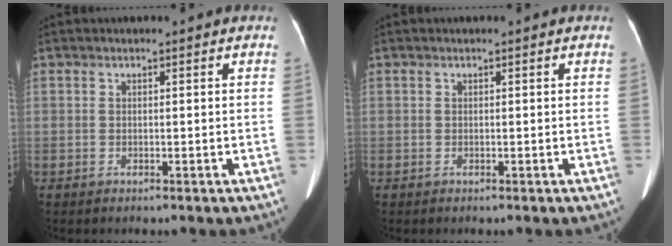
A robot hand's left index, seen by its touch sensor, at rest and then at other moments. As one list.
[{"total": 0.0}]